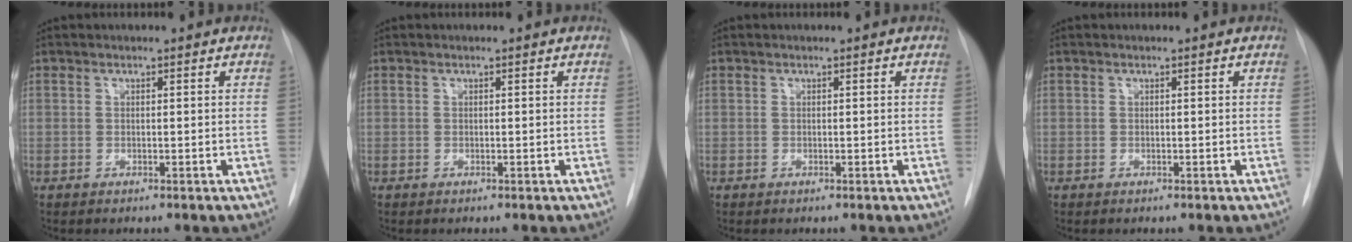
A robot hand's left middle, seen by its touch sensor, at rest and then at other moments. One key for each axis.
{"total": 0.0}
{"total": 0.0}
{"total": 0.0}